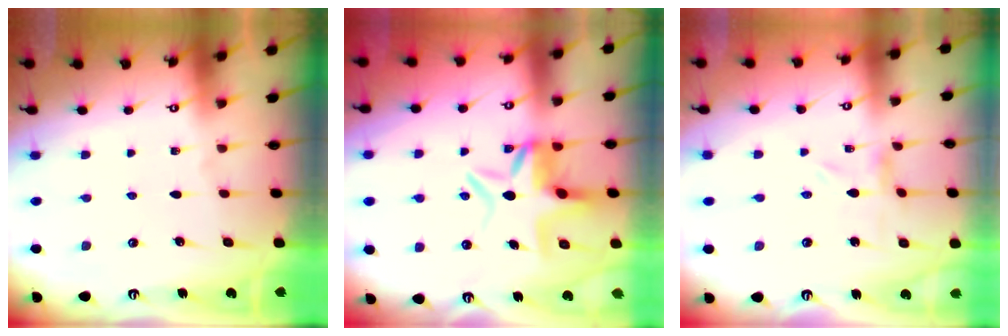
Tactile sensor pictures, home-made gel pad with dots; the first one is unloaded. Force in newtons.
{"total": 7.9, "press": 7.4, "slide": 2.6}
{"total": 0.0}